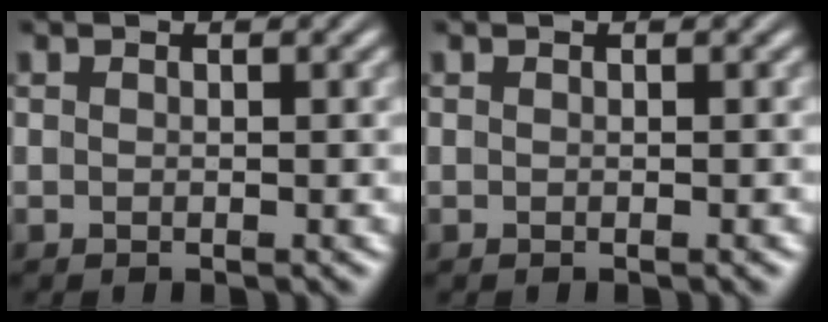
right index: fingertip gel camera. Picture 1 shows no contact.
{"total": 0.0}